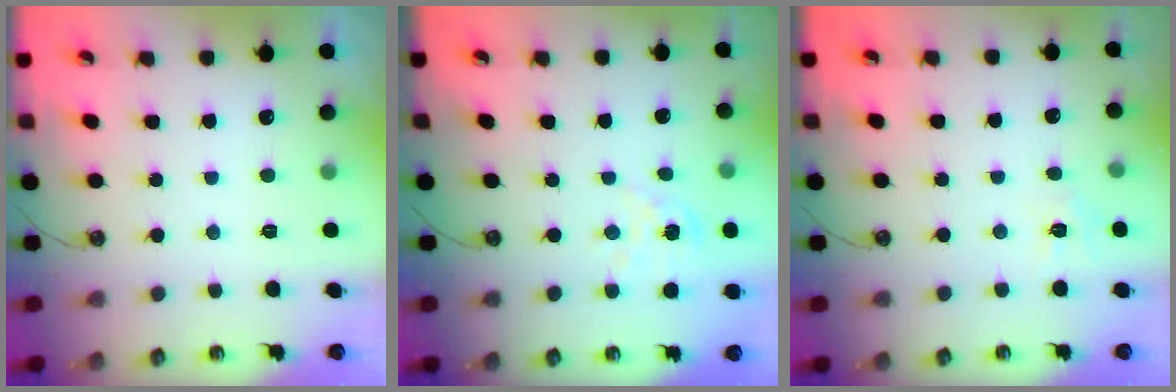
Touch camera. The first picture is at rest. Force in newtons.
{"total": 2.3, "press": 2.3, "slide": 0.3}
{"total": 5.3, "press": 5.2, "slide": 0.7}